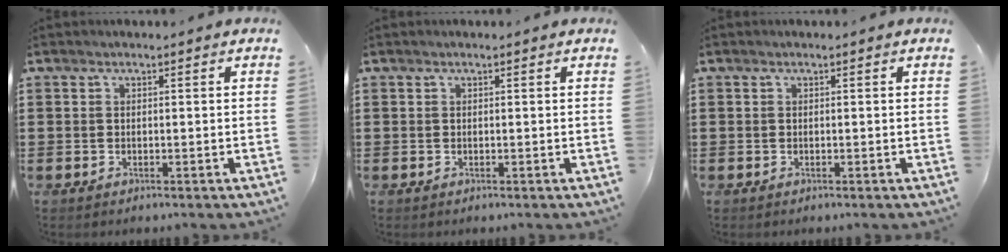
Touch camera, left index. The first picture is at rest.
{"total": 0.0}
{"total": 0.0}